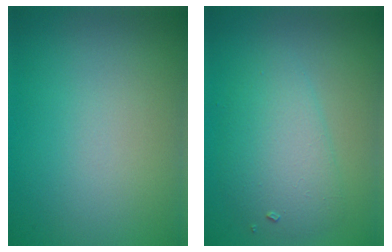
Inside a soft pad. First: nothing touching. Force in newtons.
{"total": 3.9, "press": 3.9, "slide": 0.1}